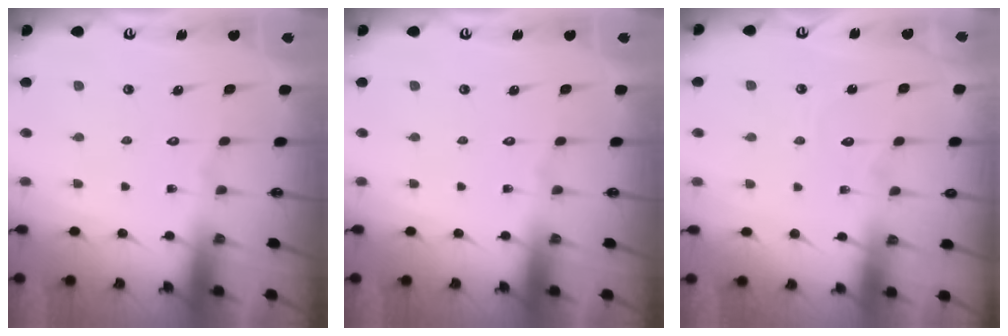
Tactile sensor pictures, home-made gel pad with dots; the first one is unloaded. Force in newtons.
{"total": 0.0}
{"total": 3.8, "press": 3.8, "slide": 0.3}